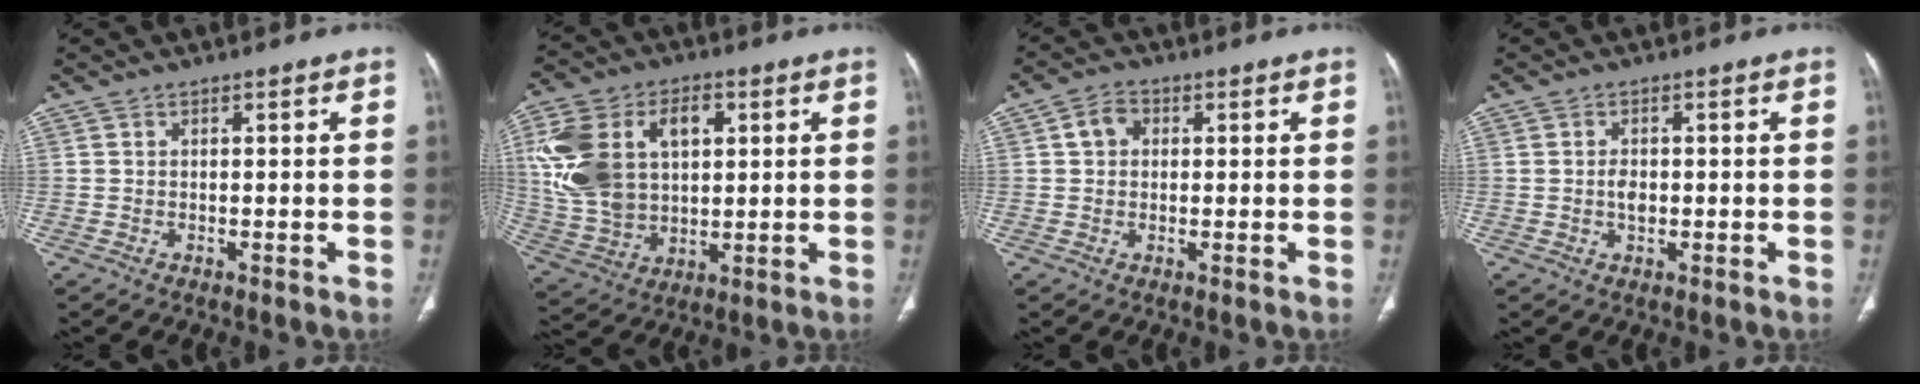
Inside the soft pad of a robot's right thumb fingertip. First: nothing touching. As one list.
[{"total": 19.9, "force": [4.5, 13.3, 14.1], "torque": [-0.269, 0.009, 0.093]}, {"total": 3.6, "force": [0.8, 3.0, 1.9], "torque": [-0.025, 0.010, 0.011]}, {"total": 2.3, "force": [-0.2, 1.4, 1.7], "torque": [-0.030, 0.001, -0.004]}]